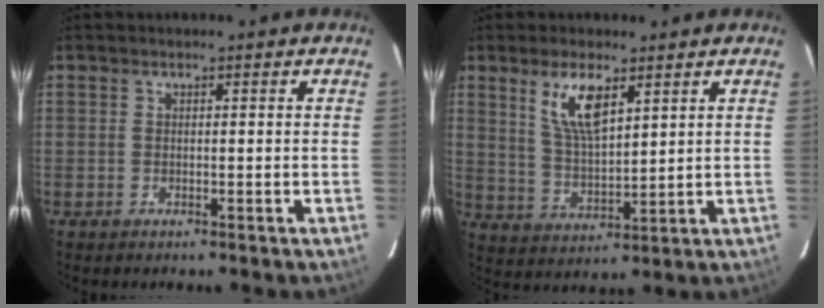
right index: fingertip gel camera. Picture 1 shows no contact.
{"total": 8.6, "force": [4.5, 3.0, 6.6], "torque": [-0.122, -0.002, 0.097]}